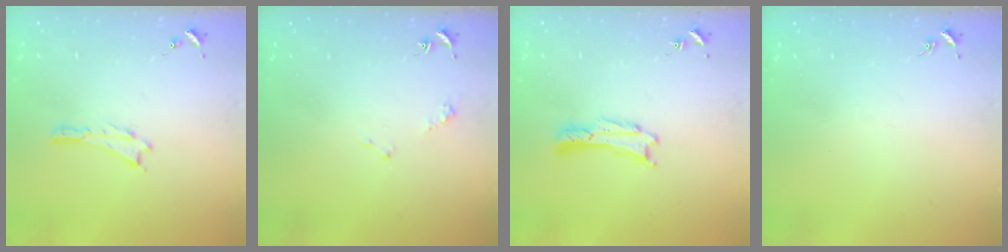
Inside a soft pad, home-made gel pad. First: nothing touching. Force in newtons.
{"total": 1.6, "press": 1.6, "slide": 0.2}
{"total": 0.0}
{"total": 0.0}